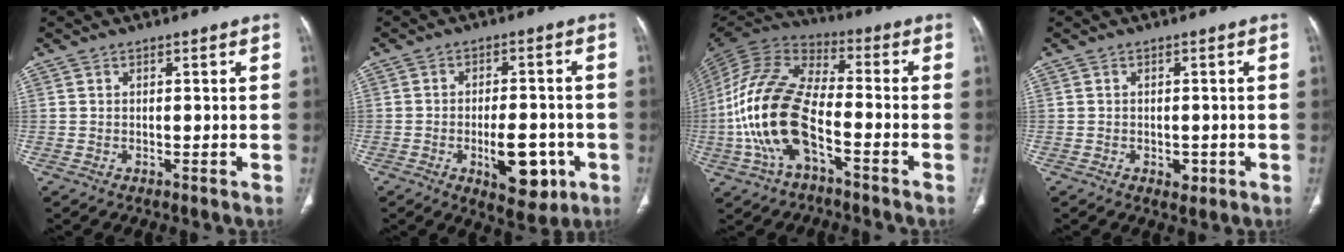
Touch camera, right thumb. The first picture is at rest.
{"total": 10.4, "force": [-3.5, 5.2, 8.3], "torque": [-0.098, 0.011, -0.040]}
{"total": 18.2, "force": [-5.3, 8.5, 15.2], "torque": [-0.318, 0.038, -0.102]}
{"total": 2.1, "force": [-0.7, 1.5, 1.3], "torque": [-0.010, 0.002, -0.005]}